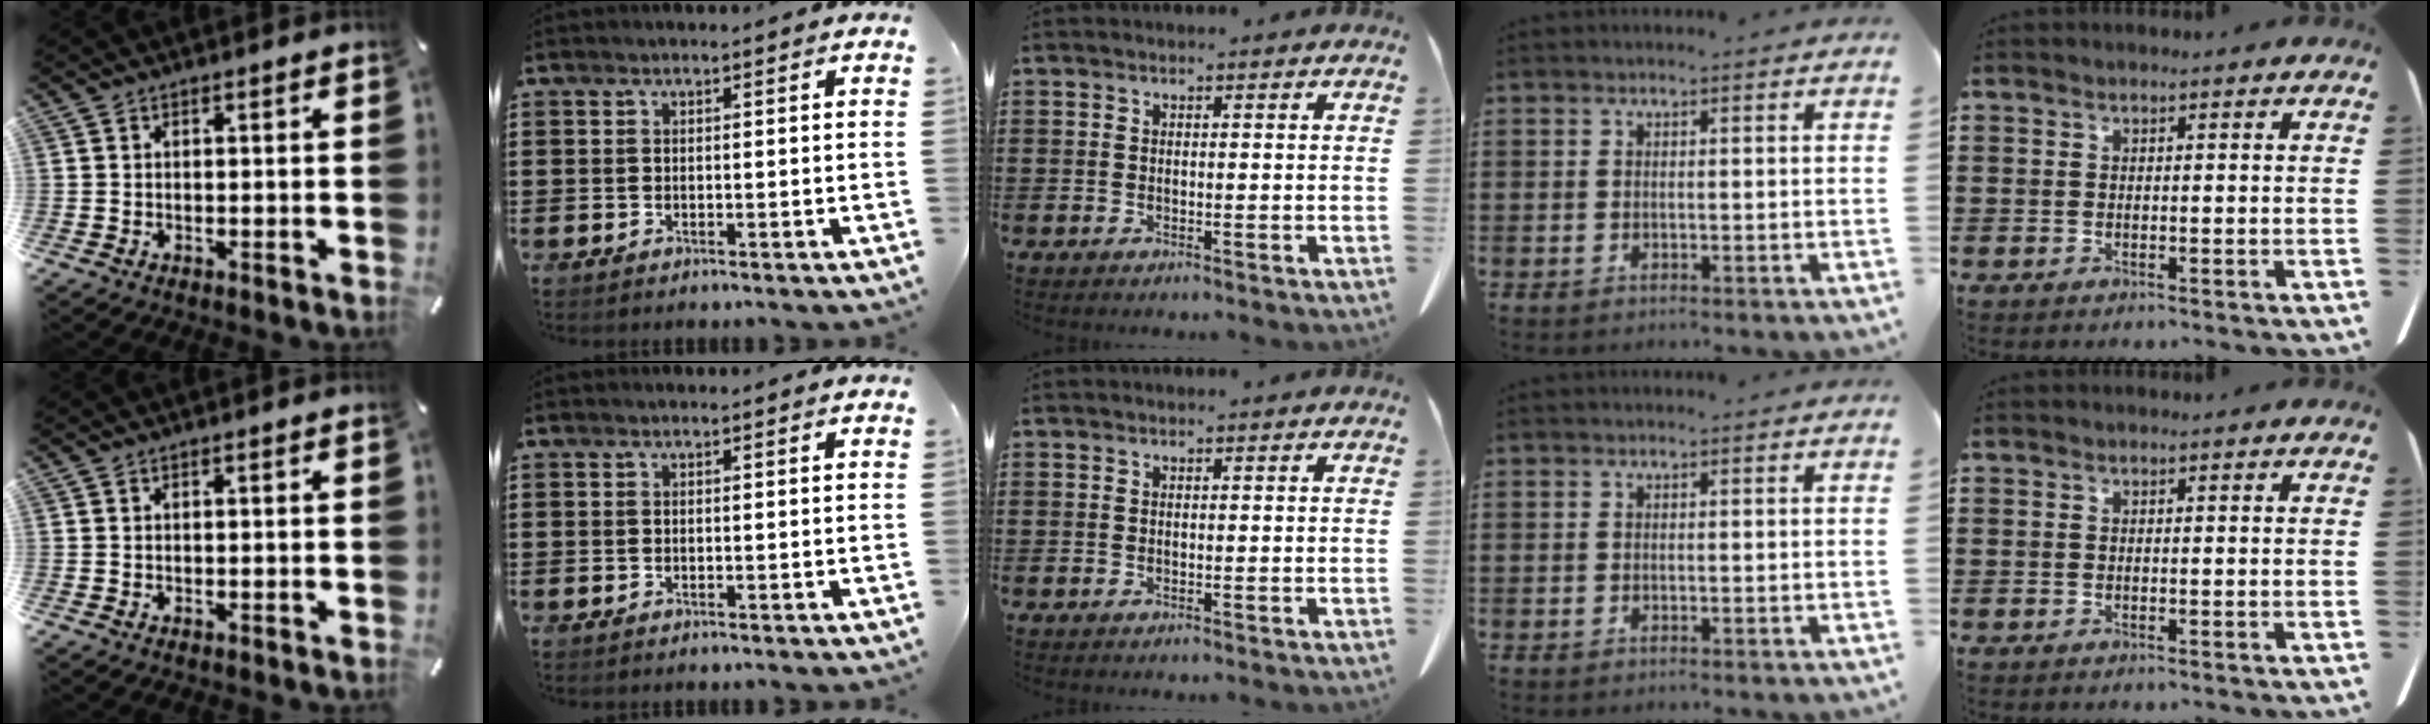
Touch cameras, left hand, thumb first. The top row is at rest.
{}